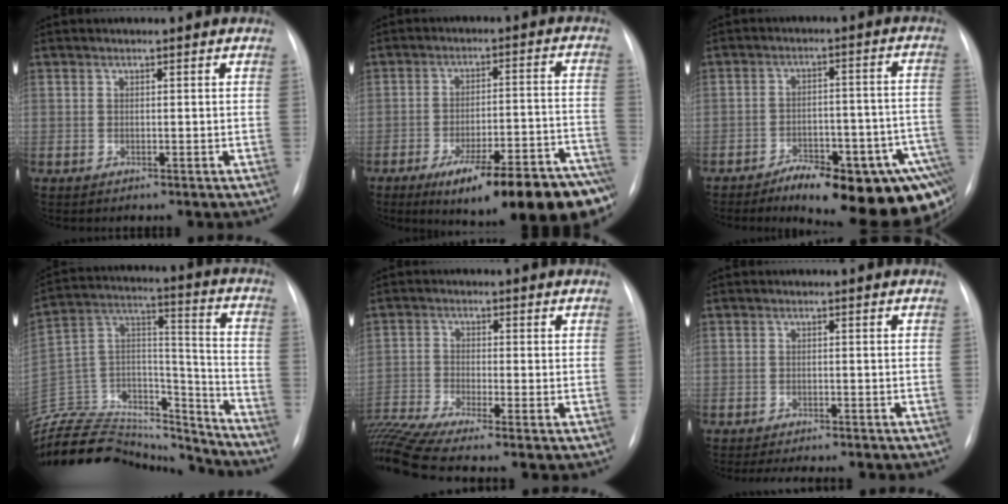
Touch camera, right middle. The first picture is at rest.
{"total": 21.7, "force": [-15.5, 4.2, 14.6], "torque": [-0.125, 0.023, -0.218]}
{"total": 20.8, "force": [-15.0, 6.2, 12.9], "torque": [-0.069, 0.039, -0.190]}
{"total": 31.7, "force": [-29.0, 8.0, 9.9], "torque": [-0.211, 0.009, -0.454]}
{"total": 10.8, "force": [-8.9, -1.0, 5.9], "torque": [-0.135, -0.006, -0.165]}
{"total": 6.1, "force": [-5.4, 1.2, 2.6], "torque": [-0.031, -0.004, -0.074]}